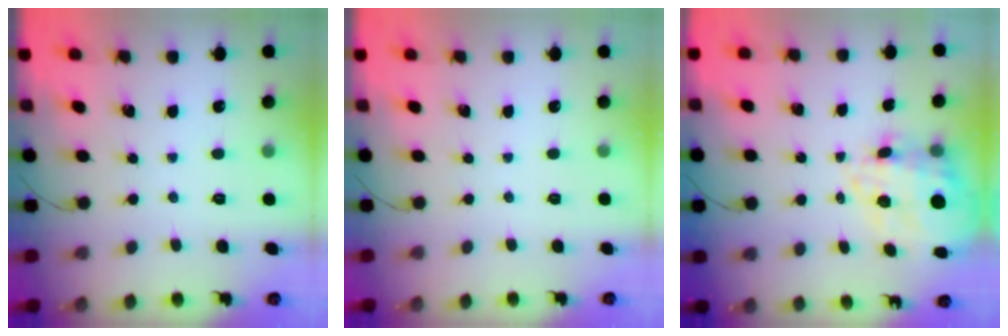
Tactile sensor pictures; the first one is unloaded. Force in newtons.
{"total": 2.5, "press": 2.4, "slide": 0.5}
{"total": 7.5, "press": 6.9, "slide": 2.9}